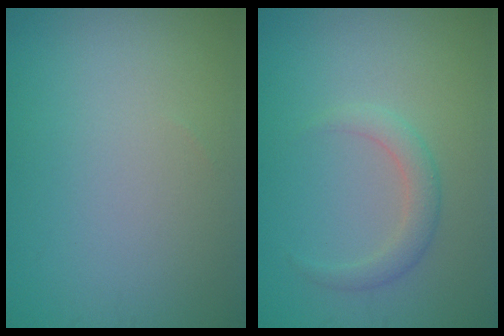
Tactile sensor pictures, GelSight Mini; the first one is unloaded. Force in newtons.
{"total": 2.1, "press": 2.0, "slide": 0.2}